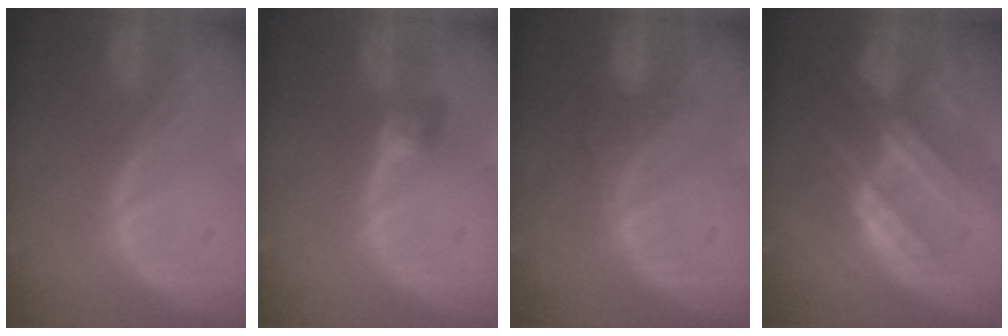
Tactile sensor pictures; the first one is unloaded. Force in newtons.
{"total": 3.2, "press": 2.7, "slide": 1.6}
{"total": 3.3, "press": 3.2, "slide": 0.7}
{"total": 8.9, "press": 7.9, "slide": 4.1}